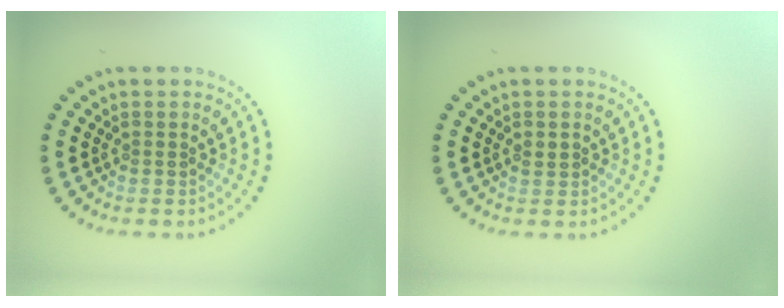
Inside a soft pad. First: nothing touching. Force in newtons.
{"total": 0.8, "press": 0.8, "slide": 0.1}